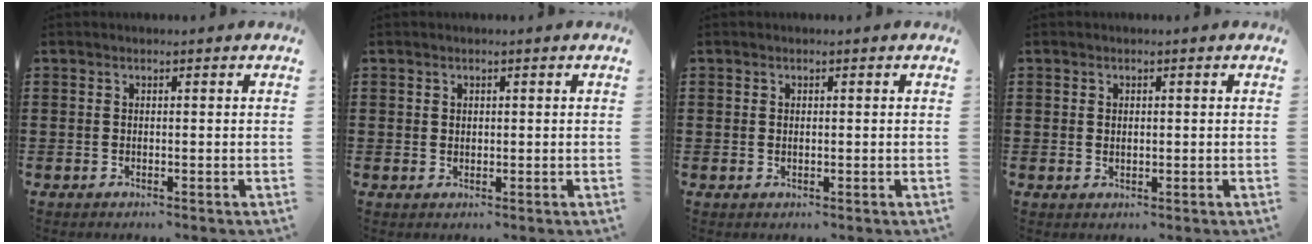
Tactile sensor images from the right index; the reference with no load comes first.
{"total": 1.0, "force": [0.5, 0.8, 0.3], "torque": [-0.007, 0.003, 0.011]}
{"total": 0.6, "force": [0.1, 0.4, 0.4], "torque": [-0.010, 0.001, 0.003]}
{"total": 0.9, "force": [0.3, 0.6, 0.6], "torque": [-0.013, 0.006, 0.005]}